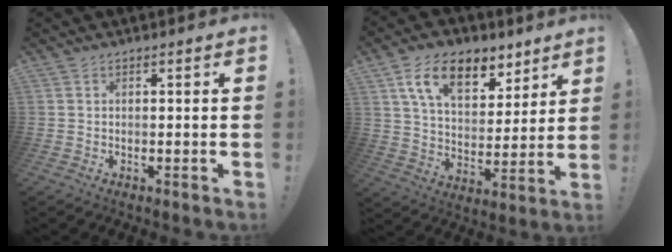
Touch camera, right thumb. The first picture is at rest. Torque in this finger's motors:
{"motor_torque": [0.93, 2.99, 0.45, 0.03, 0.14]}